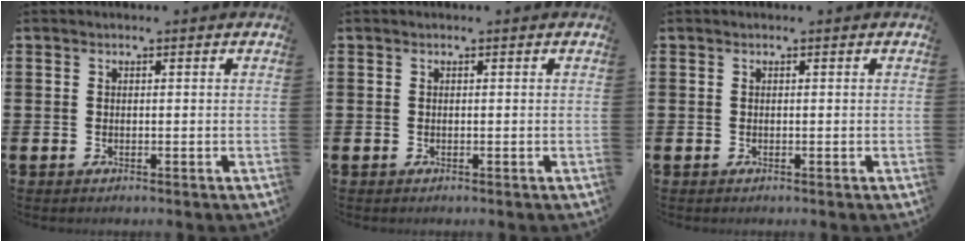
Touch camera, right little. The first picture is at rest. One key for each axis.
{"total": 0.0}
{"total": 0.0}